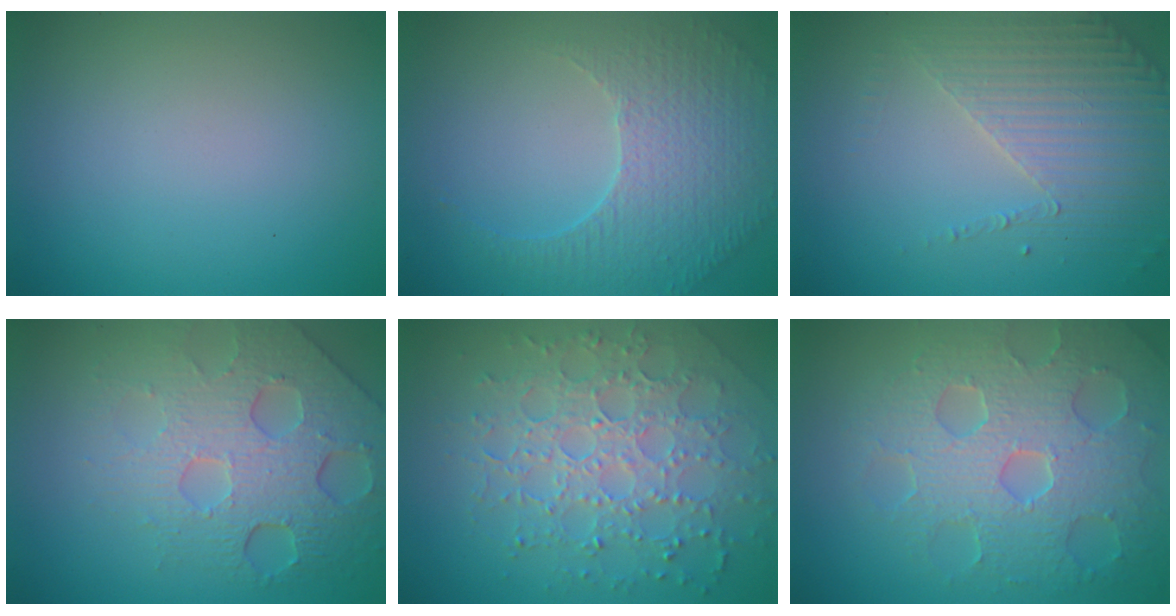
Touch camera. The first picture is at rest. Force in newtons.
{"total": 5.1, "press": 3.7, "slide": 3.5}
{"total": 4.3, "press": 3.2, "slide": 2.9}
{"total": 7.9, "press": 5.3, "slide": 5.8}
{"total": 7.2, "press": 5.2, "slide": 5.0}
{"total": 7.9, "press": 5.8, "slide": 5.3}